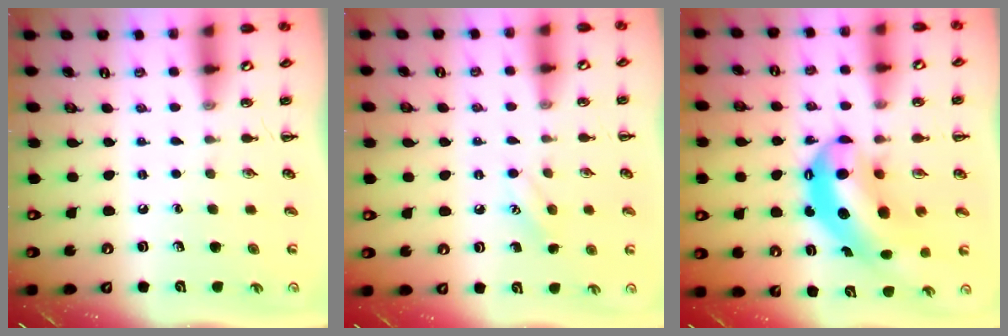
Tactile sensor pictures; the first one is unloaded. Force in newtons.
{"total": 7.8, "press": 7.7, "slide": 1.6}
{"total": 12.0, "press": 11.6, "slide": 3.0}